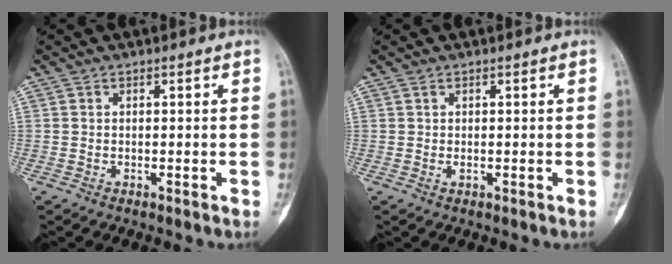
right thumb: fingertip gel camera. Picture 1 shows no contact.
{"total": 0.6, "force": [0.1, 0.4, 0.5], "torque": [-0.012, 0.001, 0.004]}